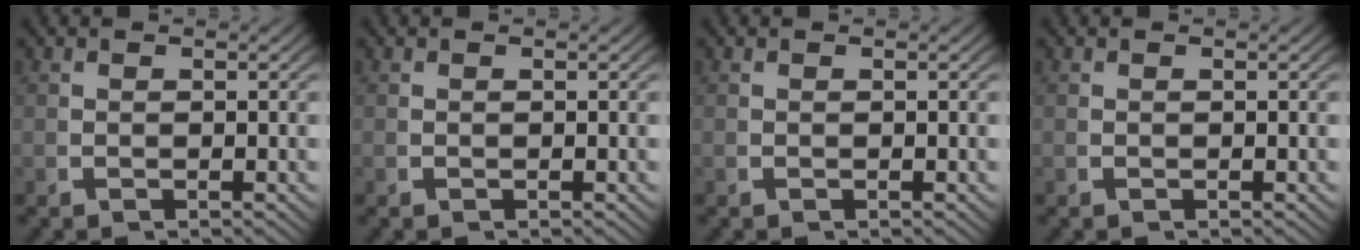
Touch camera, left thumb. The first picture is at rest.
{"total": 0.0}
{"total": 0.0}
{"total": 0.0}